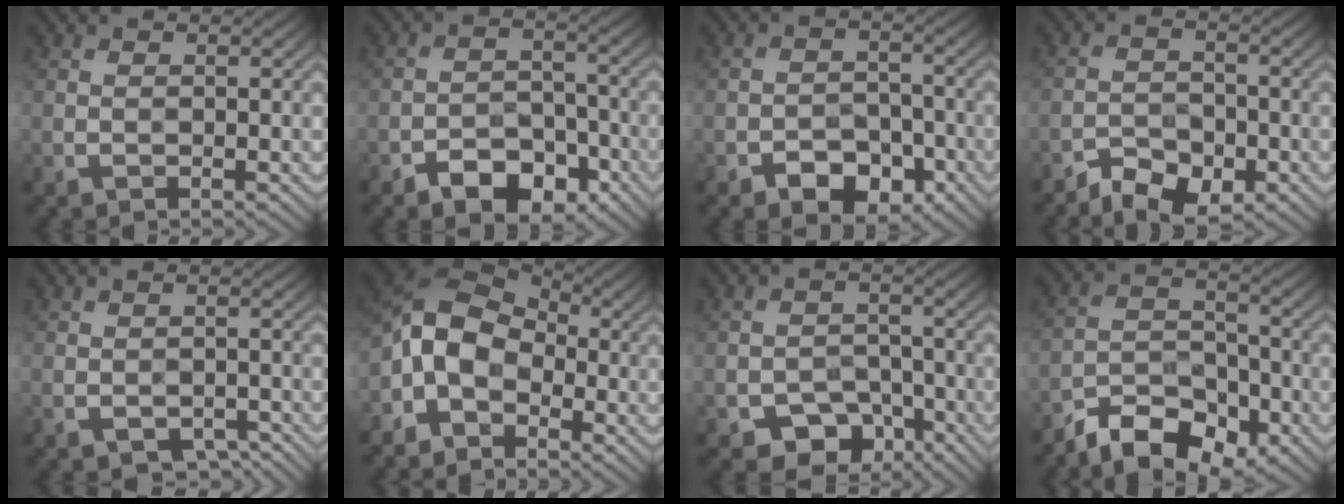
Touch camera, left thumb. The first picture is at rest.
{"total": 6.7, "force": [-4.5, 3.7, 3.4], "torque": [-0.050, -0.002, -0.083]}
{"total": 5.6, "force": [-3.7, 3.3, 2.8], "torque": [-0.039, -0.001, -0.064]}
{"total": 4.9, "force": [-3.8, 2.3, 2.0], "torque": [-0.032, -0.005, -0.071]}
{"total": 4.3, "force": [-3.1, 2.4, 1.7], "torque": [-0.024, 0.005, -0.034]}
{"total": 7.2, "force": [-2.7, 5.1, 4.4], "torque": [-0.095, 0.006, -0.073]}
{"total": 6.3, "force": [-4.2, 4.2, 2.1], "torque": [-0.026, -0.007, -0.066]}
{"total": 8.8, "force": [-6.8, 3.8, 4.0], "torque": [-0.067, 0.000, -0.137]}